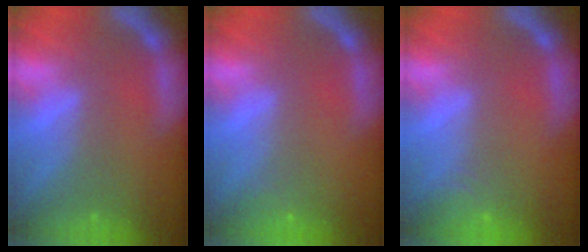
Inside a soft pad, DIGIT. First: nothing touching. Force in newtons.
{"total": 0.9}
{"total": 2.4}